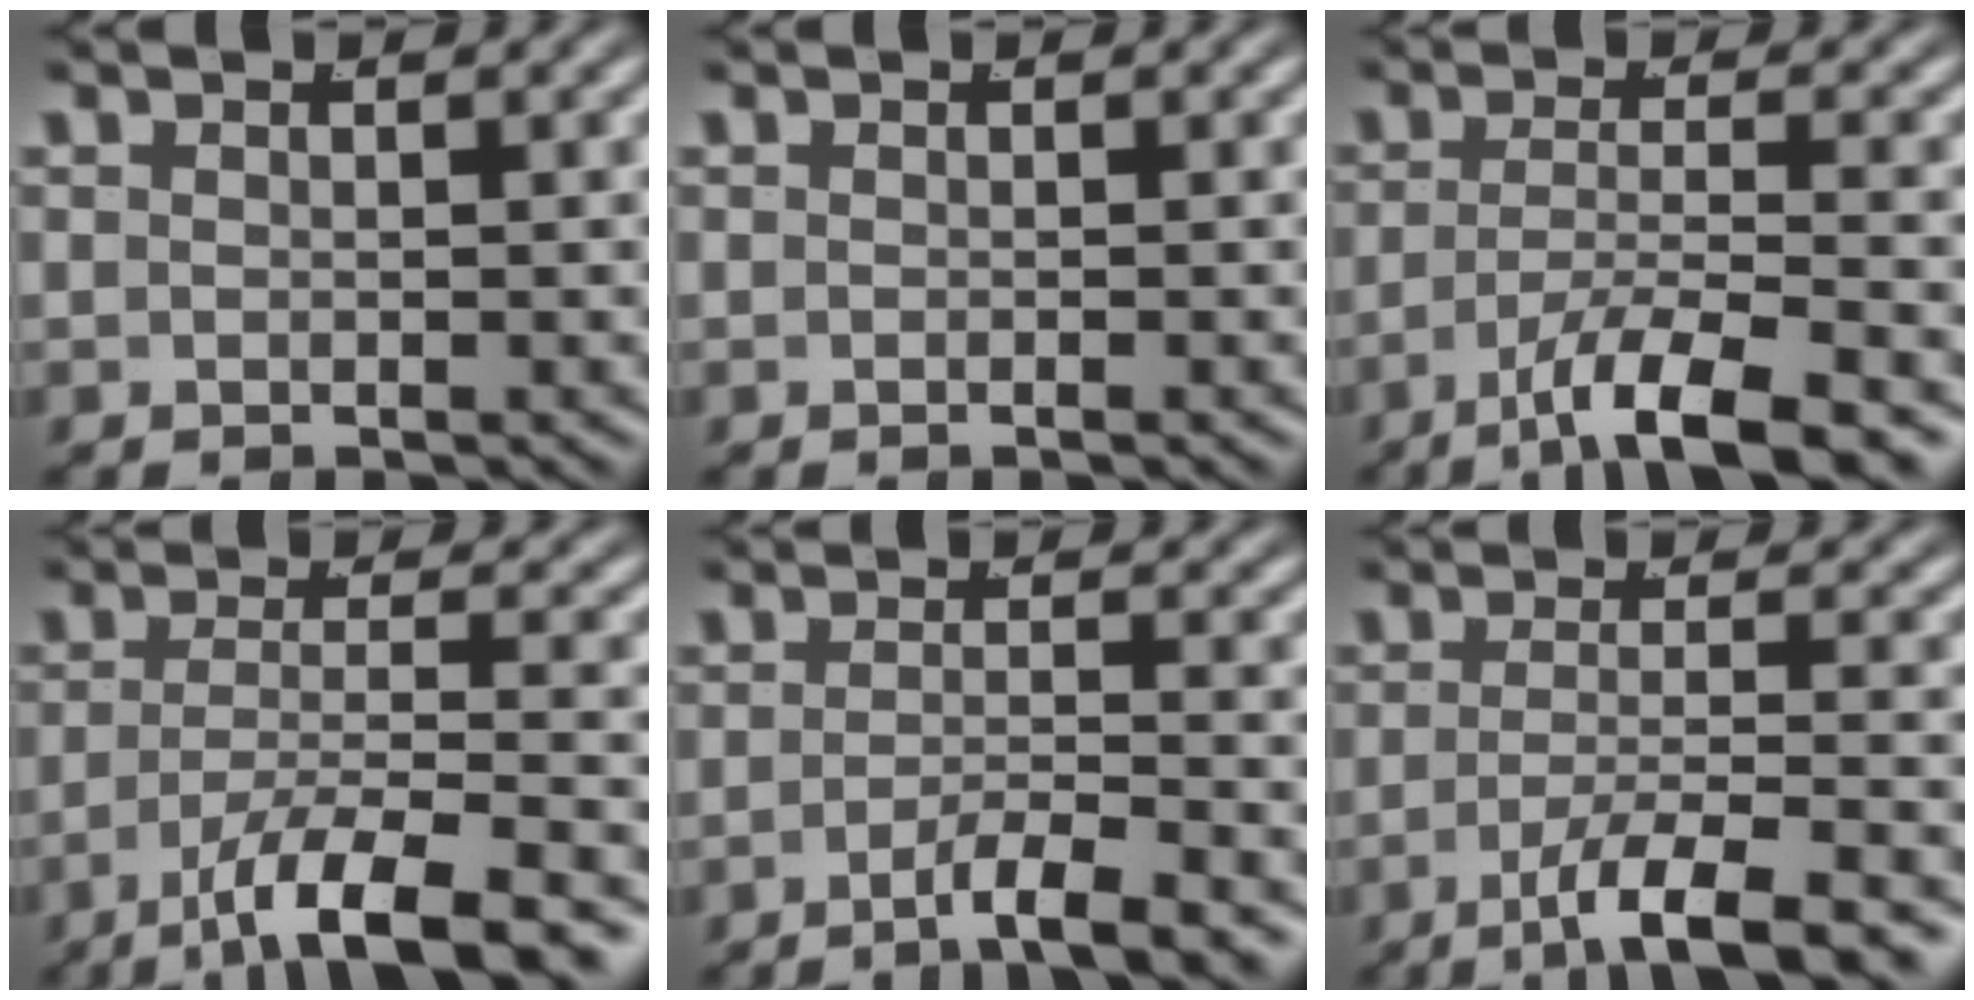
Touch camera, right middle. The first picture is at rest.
{"total": 0.0}
{"total": 7.4, "force": [-4.6, 1.4, 5.6], "torque": [-0.091, -0.026, -0.057]}
{"total": 8.1, "force": [-4.9, 2.0, 6.2], "torque": [-0.103, -0.028, -0.059]}
{"total": 4.2, "force": [-3.1, 0.2, 2.8], "torque": [-0.046, -0.013, -0.046]}
{"total": 6.8, "force": [-4.4, 1.1, 5.1], "torque": [-0.087, -0.025, -0.055]}